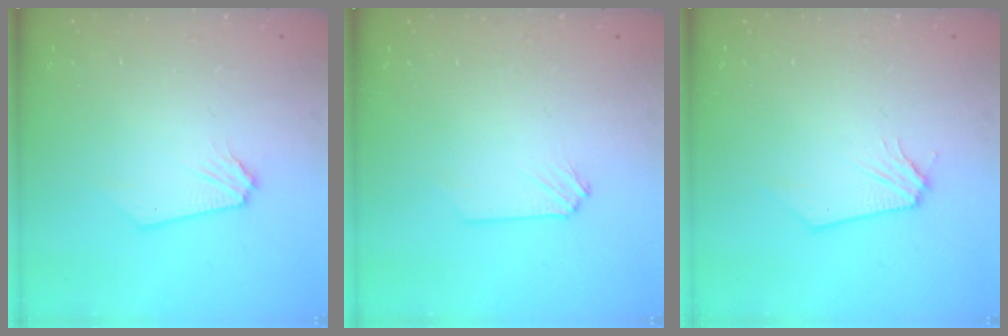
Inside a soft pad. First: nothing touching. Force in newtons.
{"total": 0.0}
{"total": 0.0}